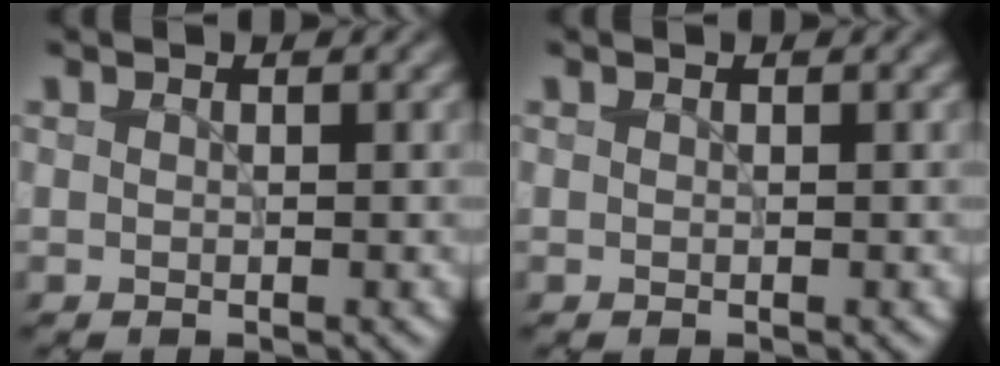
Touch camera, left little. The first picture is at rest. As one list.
[{"total": 0.0}]